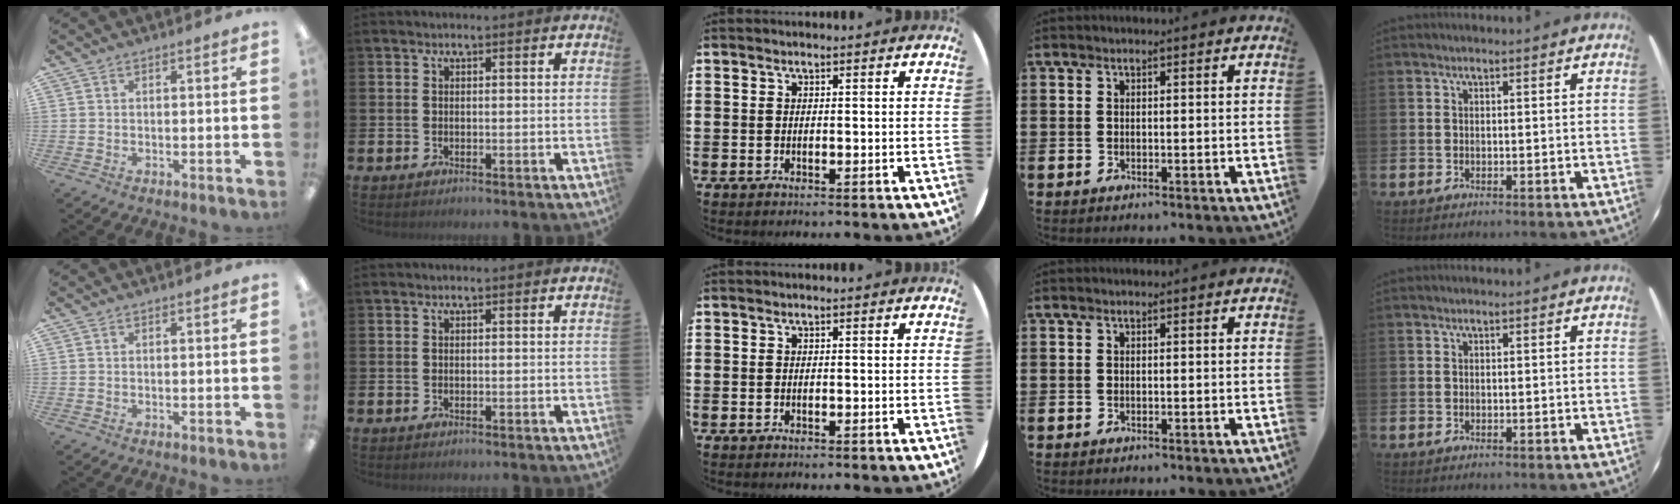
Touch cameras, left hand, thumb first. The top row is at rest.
{}